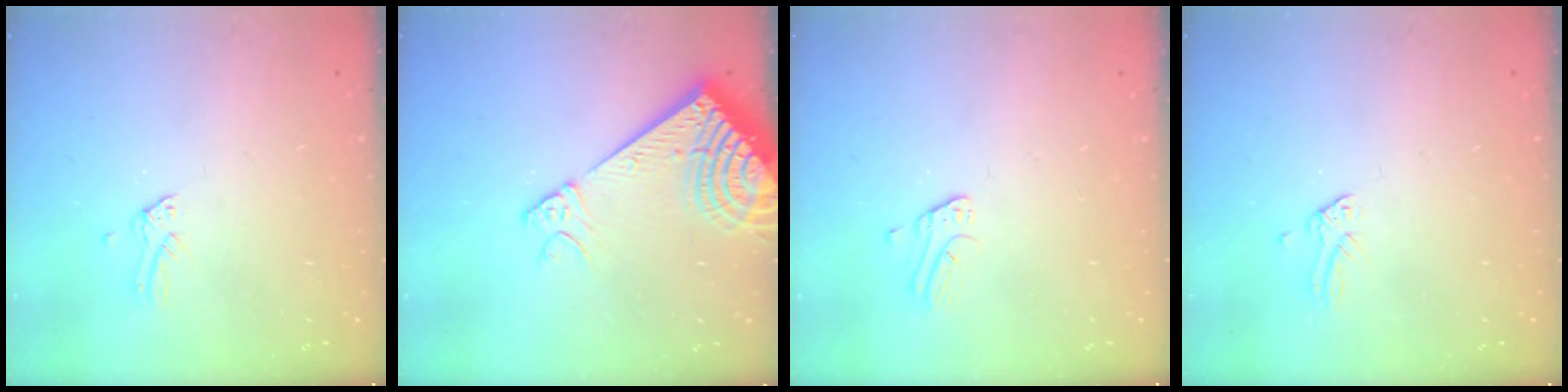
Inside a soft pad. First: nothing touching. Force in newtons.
{"total": 14.7, "press": 14.5, "slide": 2.8}
{"total": 1.3, "press": 1.3, "slide": 0.1}
{"total": 0.0}